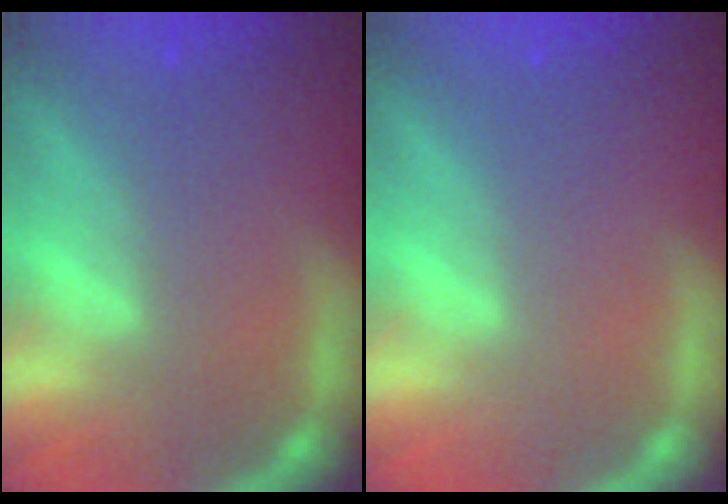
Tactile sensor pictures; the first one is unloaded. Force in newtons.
{"total": 0.0}